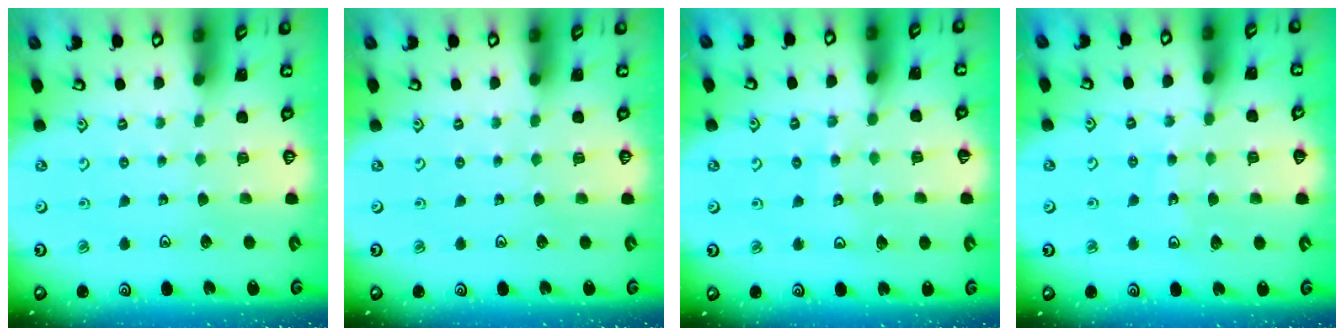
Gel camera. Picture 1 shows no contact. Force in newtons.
{"total": 0.0}
{"total": 7.8, "press": 7.8, "slide": 0.9}
{"total": 8.6, "press": 7.9, "slide": 3.2}